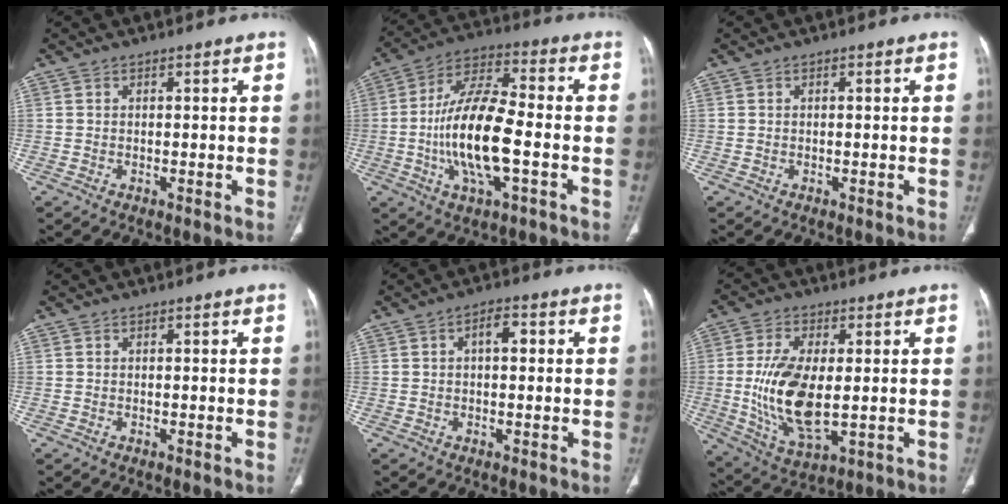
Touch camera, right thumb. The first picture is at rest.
{"total": 16.8, "force": [-3.2, 6.2, 15.3], "torque": [-0.292, 0.023, -0.062]}
{"total": 0.0}
{"total": 0.0}
{"total": 3.8, "force": [0.8, 1.8, 3.2], "torque": [-0.044, 0.011, 0.008]}
{"total": 14.4, "force": [-0.3, 7.0, 12.6], "torque": [-0.245, -0.019, 0.004]}